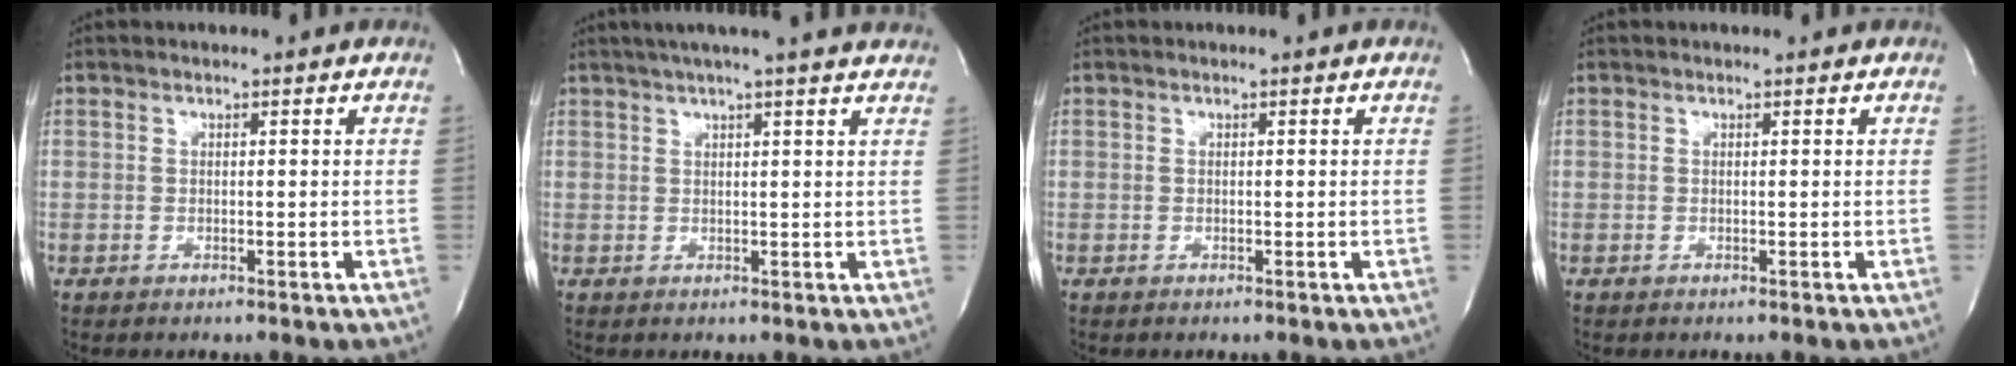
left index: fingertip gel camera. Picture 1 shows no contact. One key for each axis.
{"total": 11.7, "fx": 10.0, "fy": -0.3, "fz": 6.1, "tx": -0.102, "ty": 0.031, "tz": 0.117}
{"total": 0.0}
{"total": 0.0}